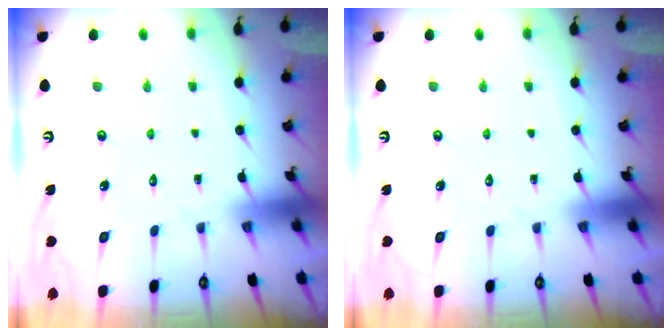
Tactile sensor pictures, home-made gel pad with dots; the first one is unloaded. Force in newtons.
{"total": 0.0}